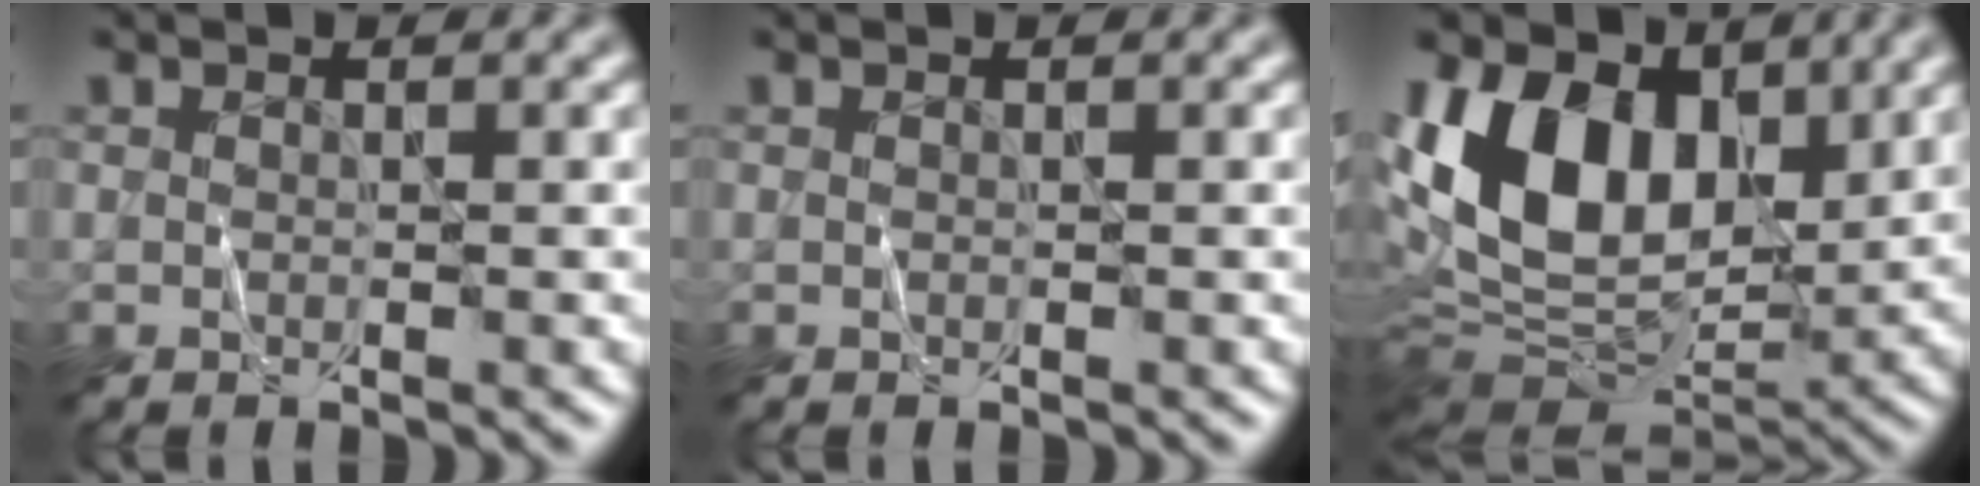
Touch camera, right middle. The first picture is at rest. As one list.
[{"total": 0.0}, {"total": 13.4, "force": [3.6, 8.6, 9.7], "torque": [-0.182, 0.008, 0.055]}]